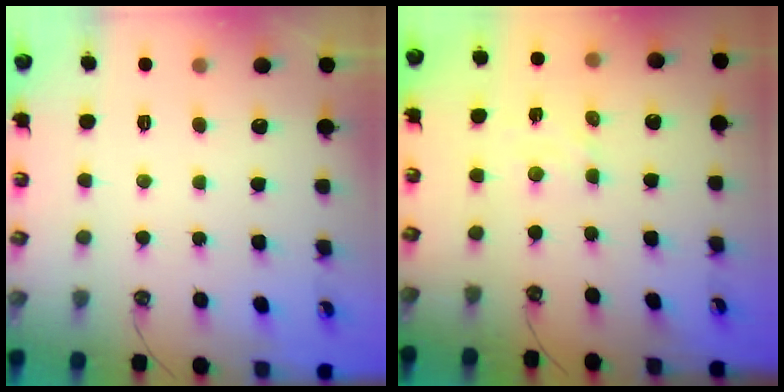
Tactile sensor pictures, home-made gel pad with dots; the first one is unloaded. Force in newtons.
{"total": 2.2, "press": 2.2, "slide": 0.4}